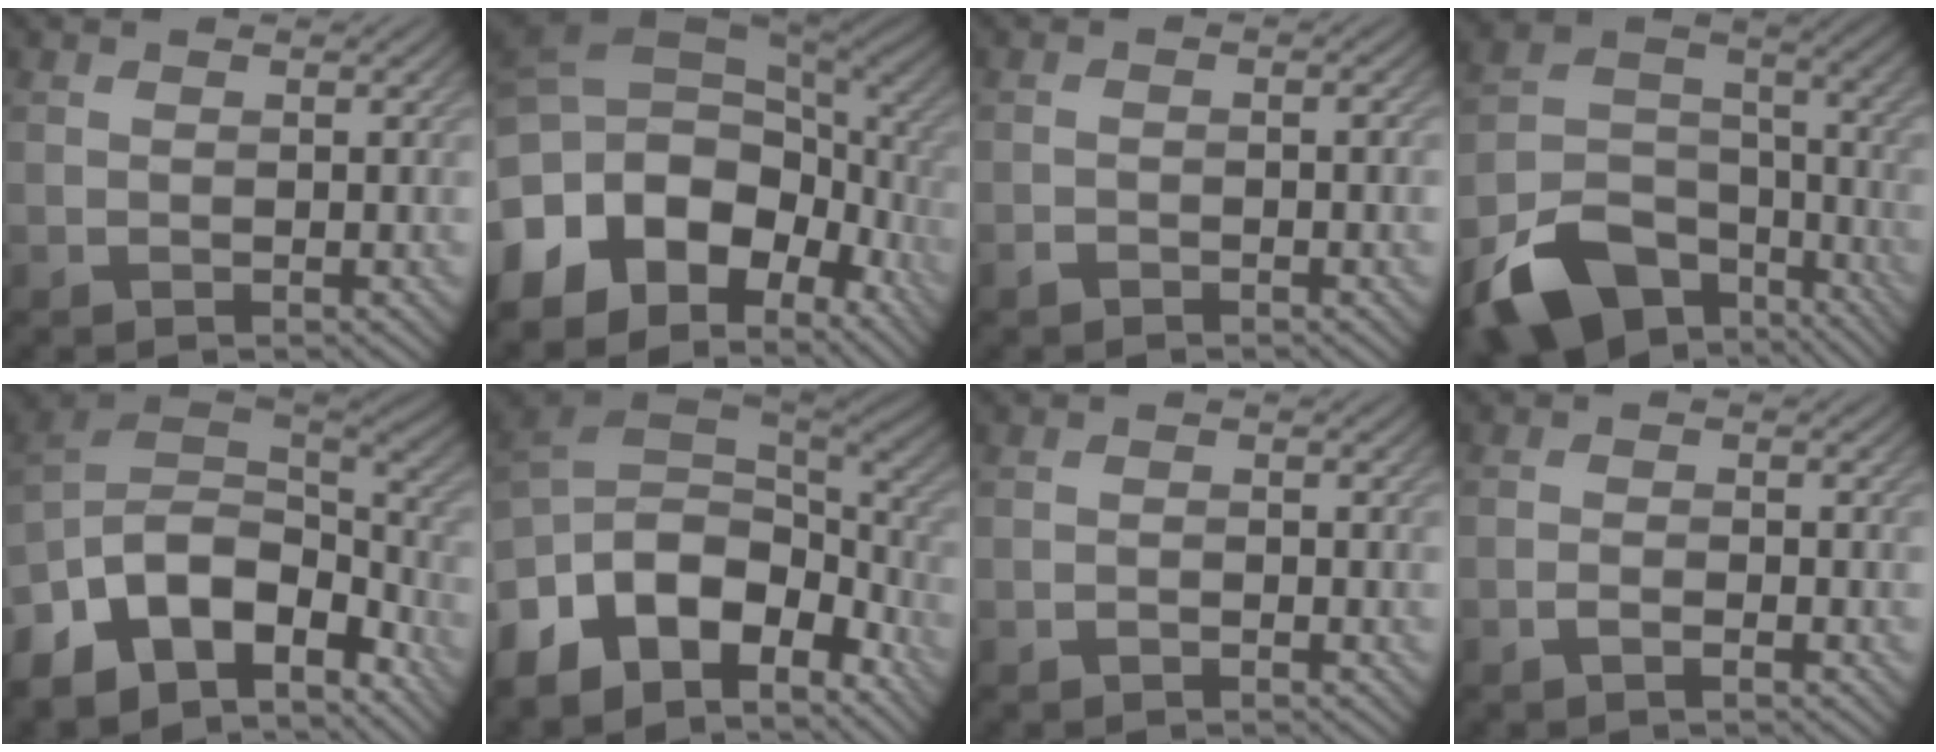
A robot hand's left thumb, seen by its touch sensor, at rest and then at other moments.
{"total": 17.5, "force": [-5.9, 11.1, 12.3], "torque": [-0.264, -0.010, -0.100]}
{"total": 1.4, "force": [-1.0, 0.4, 0.8], "torque": [-0.015, 0.003, -0.021]}
{"total": 14.9, "force": [-9.2, 8.5, 8.0], "torque": [-0.186, -0.038, -0.164]}
{"total": 14.6, "force": [-8.6, 7.8, 8.9], "torque": [-0.233, -0.024, -0.135]}
{"total": 14.0, "force": [-5.5, 8.2, 9.9], "torque": [-0.255, -0.015, -0.089]}
{"total": 0.6, "force": [-0.6, 0.2, 0.0], "torque": [0.001, 0.000, -0.011]}
{"total": 1.2, "force": [-0.9, 0.2, 0.8], "torque": [-0.015, 0.003, -0.020]}